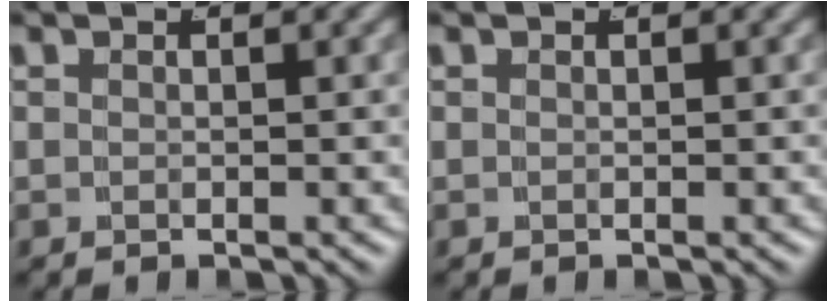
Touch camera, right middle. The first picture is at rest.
{"total": 0.0}